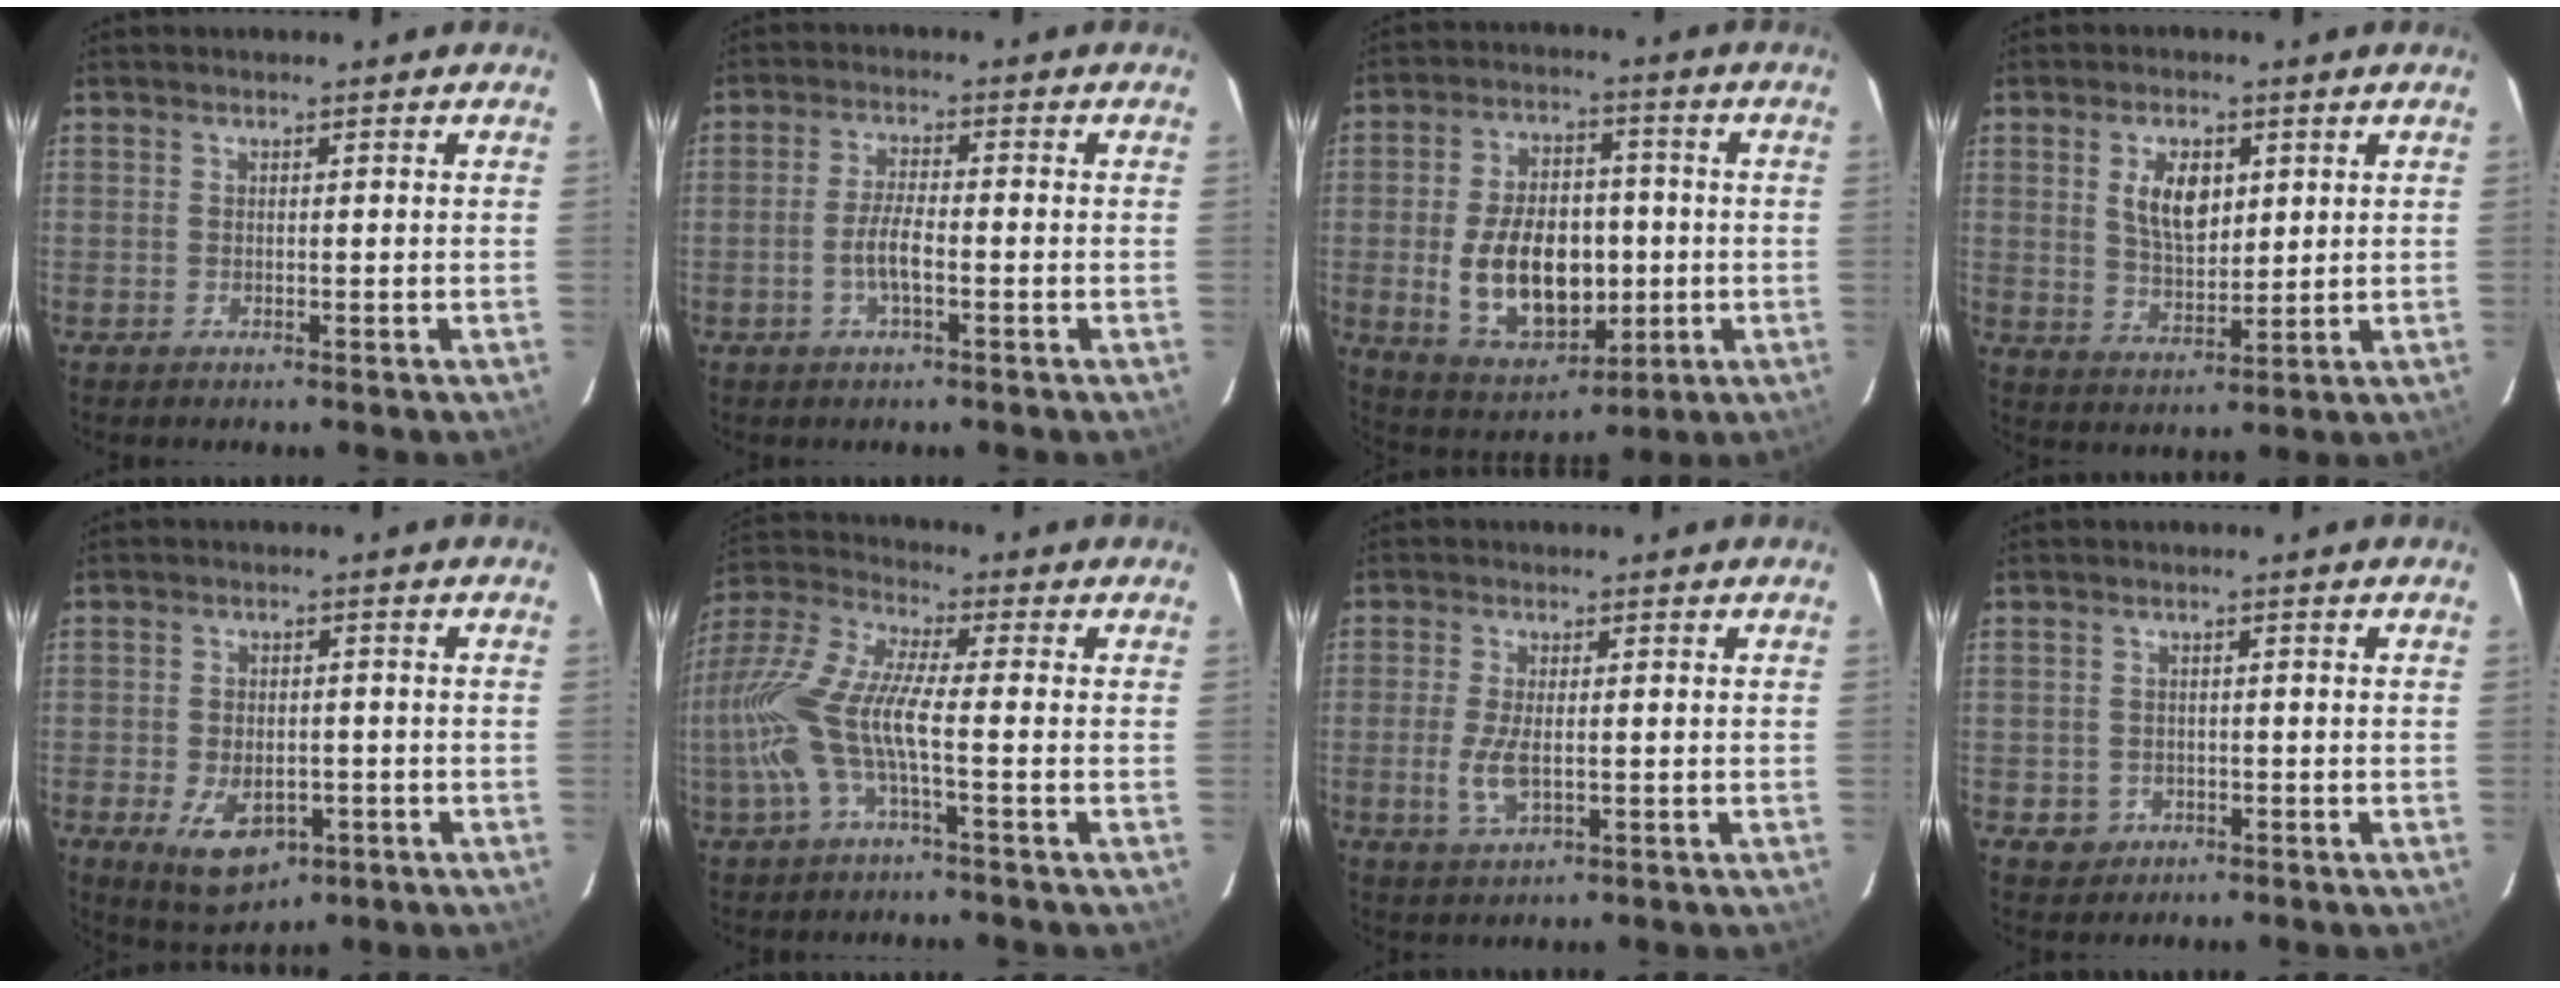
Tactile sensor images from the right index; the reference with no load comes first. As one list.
[{"total": 4.6, "force": [-1.6, 1.1, 4.2], "torque": [-0.087, 0.003, -0.031]}, {"total": 16.6, "force": [-2.0, 10.4, 12.8], "torque": [-0.255, 0.008, -0.008]}, {"total": 8.1, "force": [2.6, 4.3, 6.3], "torque": [-0.114, 0.005, 0.055]}, {"total": 9.6, "force": [-4.0, 6.0, 6.4], "torque": [-0.131, -0.013, -0.050]}, {"total": 14.3, "force": [-3.2, 3.1, 13.6], "torque": [-0.274, -0.007, -0.067]}, {"total": 5.4, "force": [-1.0, 2.2, 4.8], "torque": [-0.104, -0.008, -0.019]}, {"total": 3.5, "force": [-1.0, 3.3, 0.3], "torque": [-0.013, 0.008, -0.008]}]